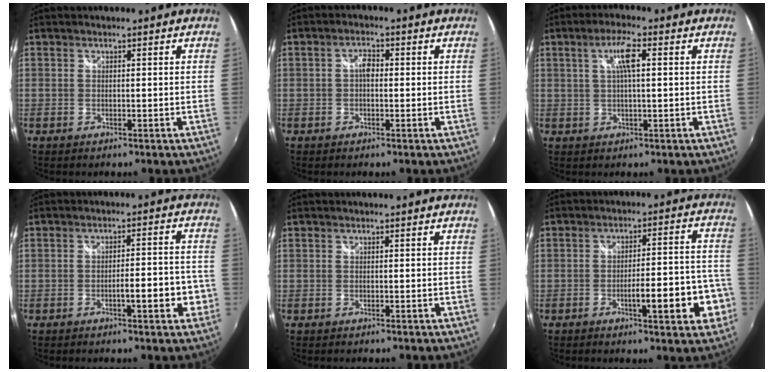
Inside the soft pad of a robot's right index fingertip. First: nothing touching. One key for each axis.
{"total": 2.3, "fx": -0.1, "fy": 1.3, "fz": 1.8, "tx": -0.032, "ty": 0.008, "tz": -0.007}
{"total": 5.1, "fx": 1.3, "fy": 0.7, "fz": 4.8, "tx": -0.092, "ty": 0.005, "tz": 0.024}
{"total": 6.5, "fx": -2.6, "fy": 1.3, "fz": 5.9, "tx": -0.091, "ty": 0.001, "tz": -0.033}
{"total": 0.0}
{"total": 11.4, "fx": -4.5, "fy": 2.0, "fz": 10.2, "tx": -0.156, "ty": -0.003, "tz": -0.058}